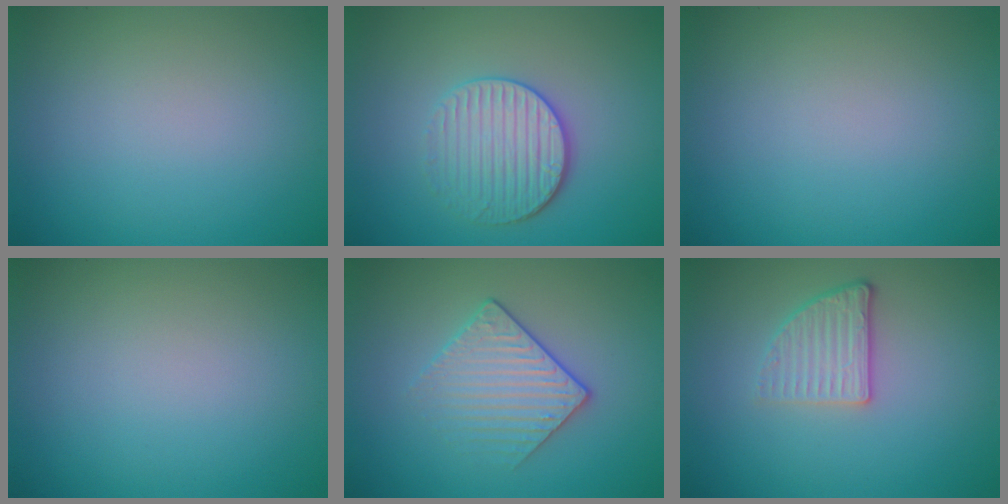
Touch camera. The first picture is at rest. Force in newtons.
{"total": 3.6, "press": 3.3, "slide": 1.4}
{"total": 0.0}
{"total": 0.0}
{"total": 3.1, "press": 2.8, "slide": 1.3}
{"total": 2.8, "press": 2.3, "slide": 1.6}